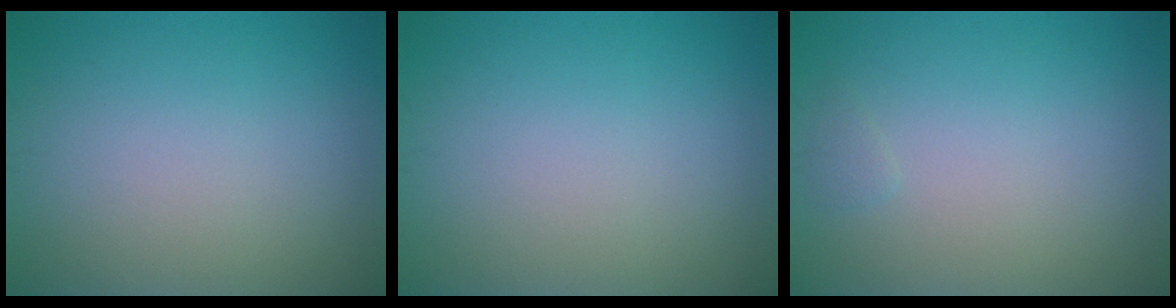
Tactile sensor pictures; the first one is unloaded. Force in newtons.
{"total": 0.0}
{"total": 0.5, "press": 0.5, "slide": 0.1}